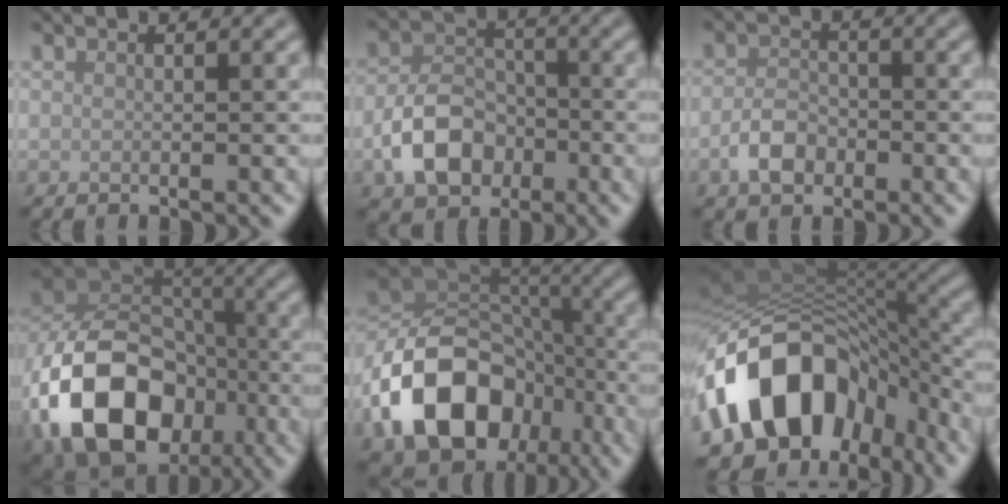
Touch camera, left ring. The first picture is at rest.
{"total": 5.9, "force": [-2.4, 4.2, 3.4], "torque": [-0.061, 0.001, -0.049]}
{"total": 3.0, "force": [-1.4, 2.0, 1.7], "torque": [-0.031, 0.005, -0.033]}
{"total": 15.0, "force": [-5.9, 10.6, 8.8], "torque": [-0.182, -0.015, -0.113]}
{"total": 13.6, "force": [-5.6, 9.8, 7.6], "torque": [-0.154, -0.001, -0.108]}
{"total": 14.7, "force": [-5.2, 10.1, 9.4], "torque": [-0.169, 0.006, -0.093]}